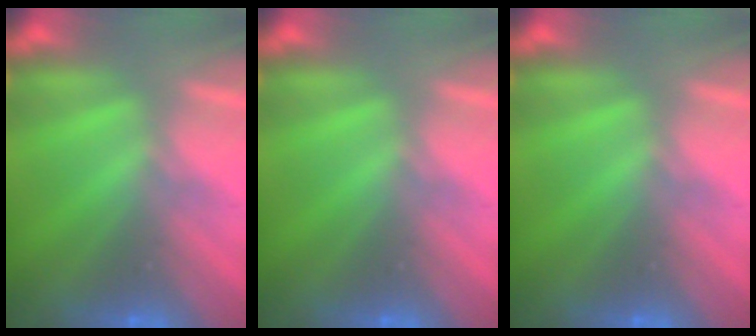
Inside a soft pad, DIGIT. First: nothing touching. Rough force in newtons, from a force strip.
{"total": 0.0}
{"total": 0.0}